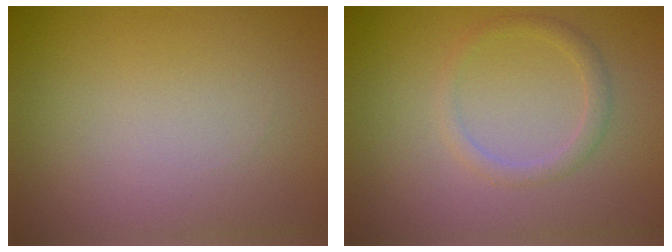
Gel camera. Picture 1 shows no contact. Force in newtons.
{"total": 1.5, "press": 1.5, "slide": 0.1}